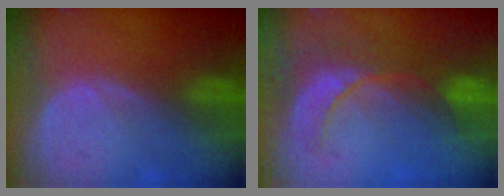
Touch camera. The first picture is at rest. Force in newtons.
{"total": 8.7, "press": 7.7, "slide": 4.0}